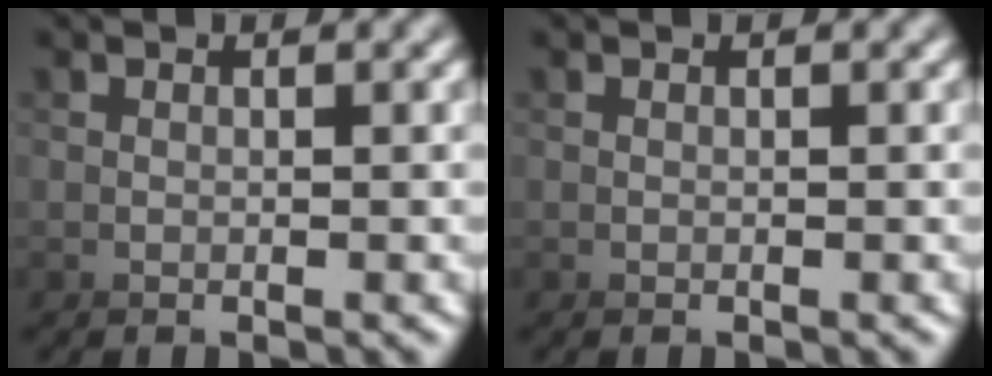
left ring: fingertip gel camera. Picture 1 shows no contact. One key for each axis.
{"total": 0.0}